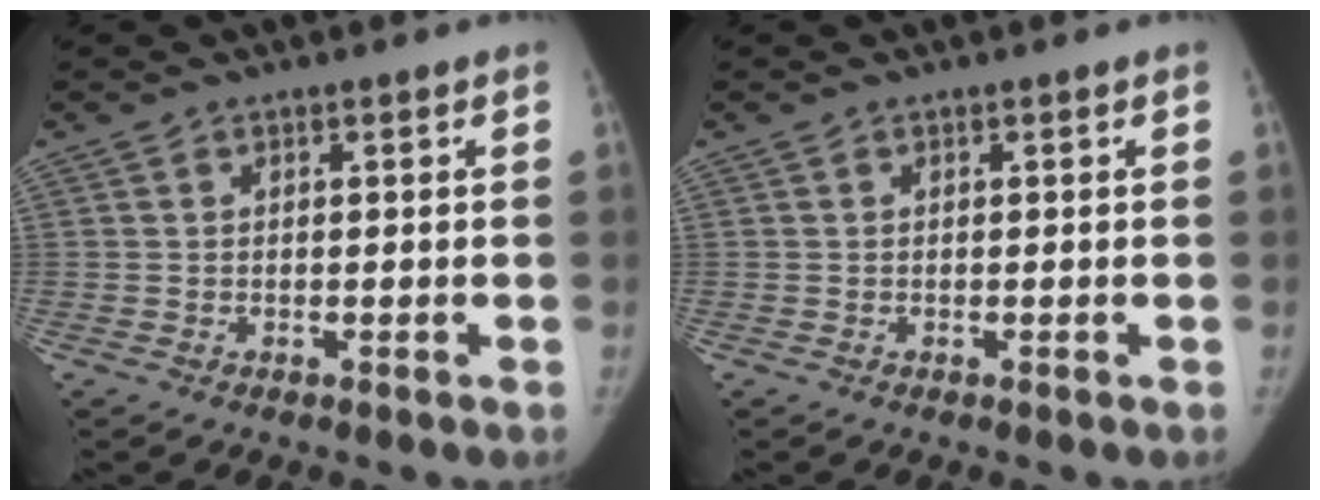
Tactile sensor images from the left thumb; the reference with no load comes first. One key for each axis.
{"total": 0.0}